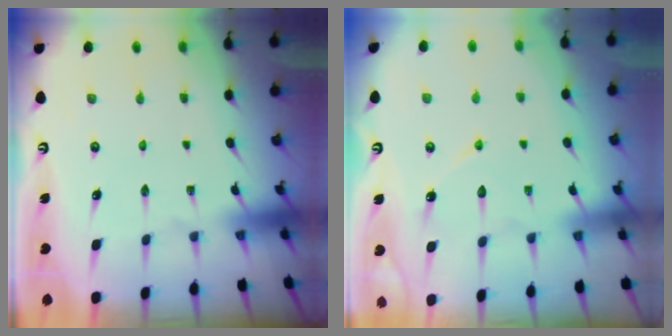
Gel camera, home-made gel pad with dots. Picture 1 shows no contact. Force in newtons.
{"total": 6.6, "press": 6.6, "slide": 0.7}